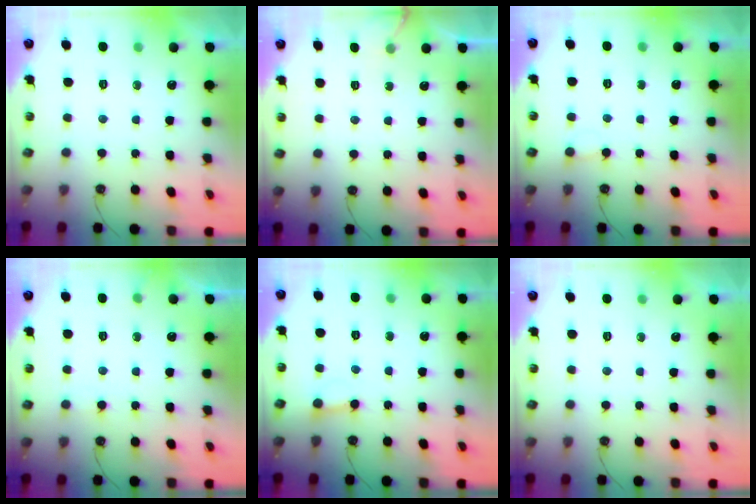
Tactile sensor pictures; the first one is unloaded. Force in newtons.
{"total": 4.2, "press": 4.2, "slide": 0.3}
{"total": 3.7, "press": 3.7, "slide": 0.4}
{"total": 5.8, "press": 5.8, "slide": 0.4}
{"total": 2.7, "press": 2.7, "slide": 0.1}
{"total": 0.0}